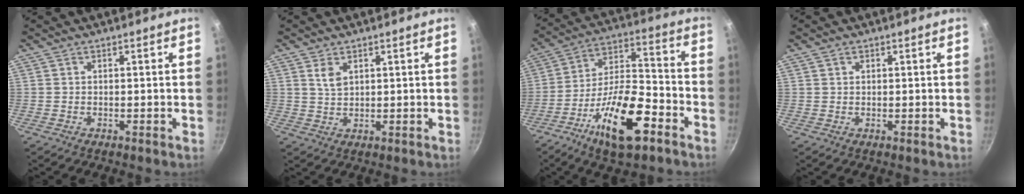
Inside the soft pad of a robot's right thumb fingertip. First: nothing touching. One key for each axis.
{"total": 3.2, "fx": 1.6, "fy": 1.9, "fz": 2.0, "tx": -0.036, "ty": -0.008, "tz": 0.034}
{"total": 18.4, "fx": -9.1, "fy": 7.0, "fz": 14.3, "tx": -0.238, "ty": 0.052, "tz": -0.164}
{"total": 1.0, "fx": 0.6, "fy": 0.8, "fz": 0.4, "tx": -0.004, "ty": 0.002, "tz": 0.008}